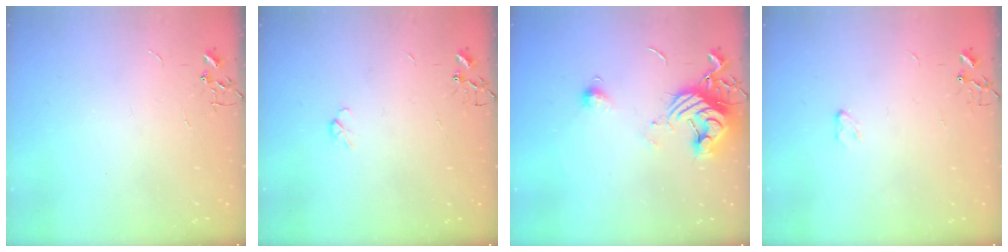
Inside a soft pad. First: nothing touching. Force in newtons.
{"total": 3.5, "press": 3.5, "slide": 0.7}
{"total": 12.9, "press": 12.8, "slide": 1.3}
{"total": 2.9, "press": 2.9, "slide": 0.4}